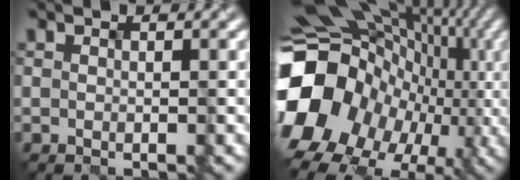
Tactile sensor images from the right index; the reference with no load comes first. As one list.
[{"total": 20.8, "force": [-4.8, 17.4, 10.4], "torque": [-0.204, -0.030, -0.095]}]